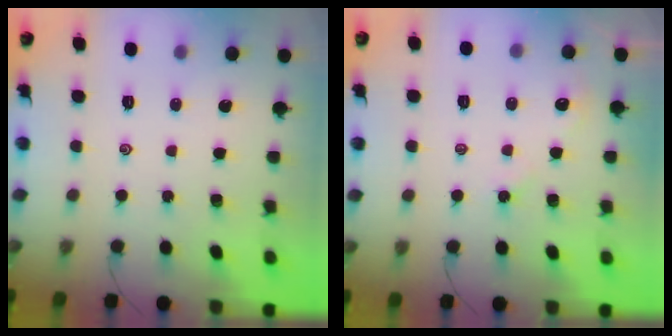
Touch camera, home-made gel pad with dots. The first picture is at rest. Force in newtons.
{"total": 4.0, "press": 4.0, "slide": 0.4}